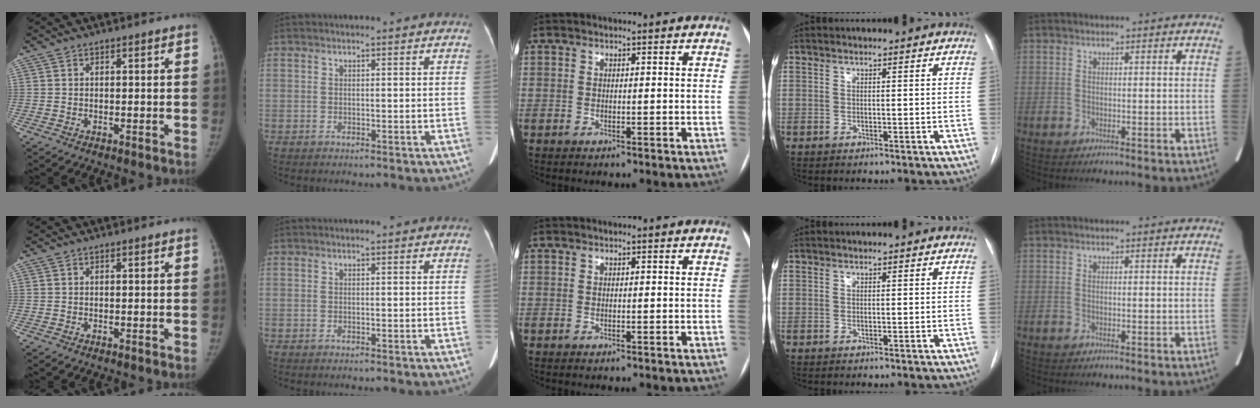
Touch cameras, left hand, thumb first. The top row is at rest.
{}